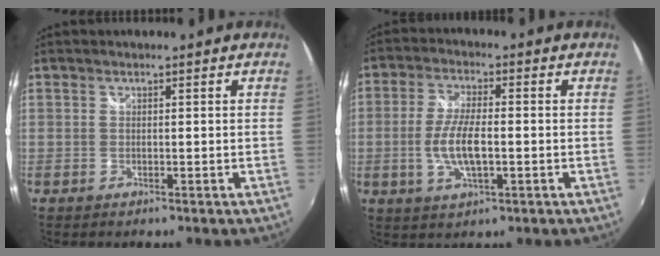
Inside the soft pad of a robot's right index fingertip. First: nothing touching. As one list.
[{"total": 8.3, "force": [-1.4, 2.9, 7.7], "torque": [-0.157, -0.003, -0.027]}]